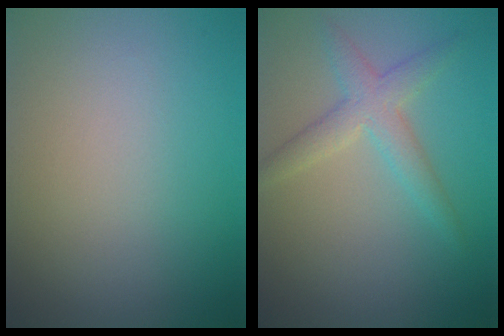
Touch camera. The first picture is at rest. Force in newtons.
{"total": 3.0, "press": 3.0, "slide": 0.1}